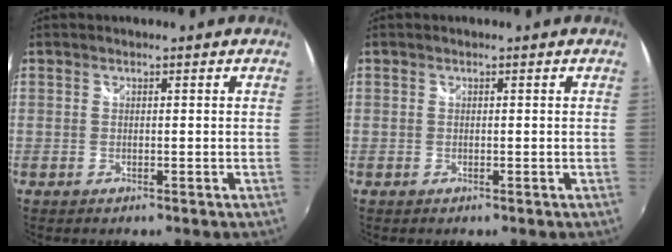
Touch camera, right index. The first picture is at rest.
{"total": 0.0}